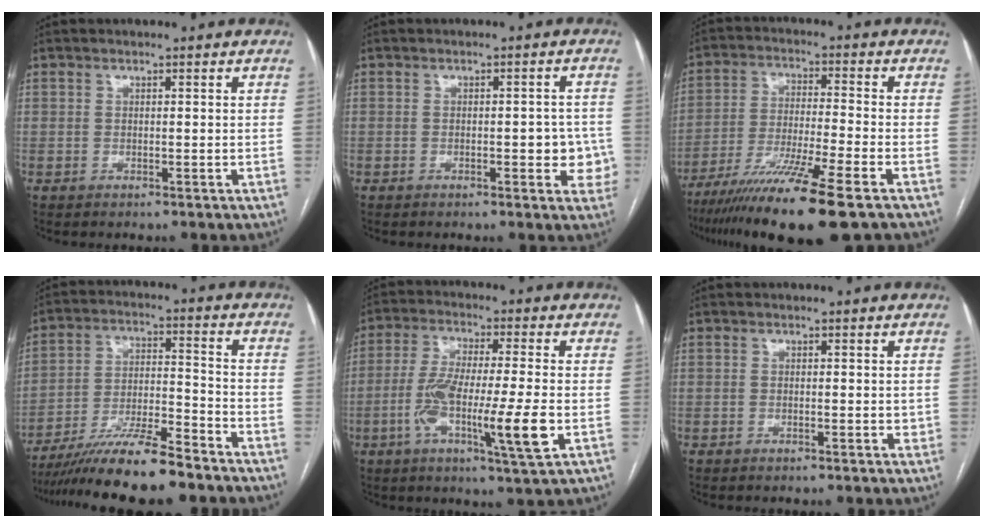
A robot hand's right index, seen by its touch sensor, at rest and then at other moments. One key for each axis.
{"total": 4.9, "fx": -1.3, "fy": 1.8, "fz": 4.3, "tx": -0.042, "ty": 0.013, "tz": -0.015}
{"total": 14.7, "fx": -10.2, "fy": -0.9, "fz": 10.6, "tx": -0.196, "ty": -0.046, "tz": -0.175}
{"total": 14.1, "fx": -11.7, "fy": 1.1, "fz": 7.7, "tx": -0.135, "ty": -0.009, "tz": -0.202}
{"total": 13.2, "fx": -3.4, "fy": 0.7, "fz": 12.8, "tx": -0.236, "ty": -0.011, "tz": -0.065}
{"total": 0.8, "fx": -0.1, "fy": 0.3, "fz": 0.7, "tx": -0.010, "ty": 0.001, "tz": -0.003}